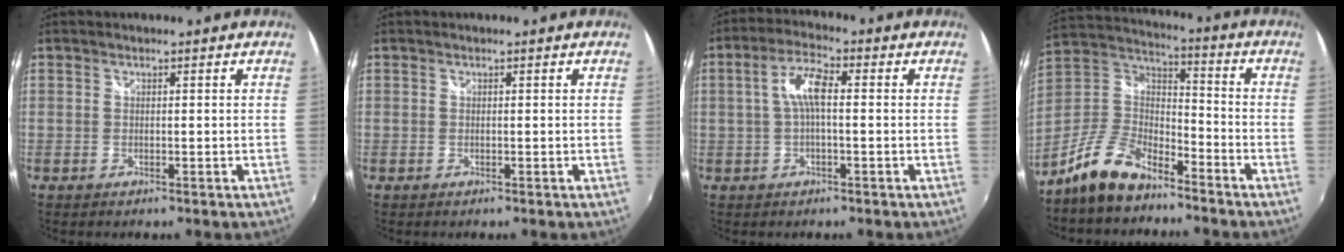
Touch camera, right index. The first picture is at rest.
{"total": 0.0}
{"total": 5.8, "force": [0.1, 1.7, 5.6], "torque": [-0.112, 0.015, 0.003]}
{"total": 12.7, "force": [-9.2, 5.1, 7.2], "torque": [-0.166, 0.012, -0.177]}